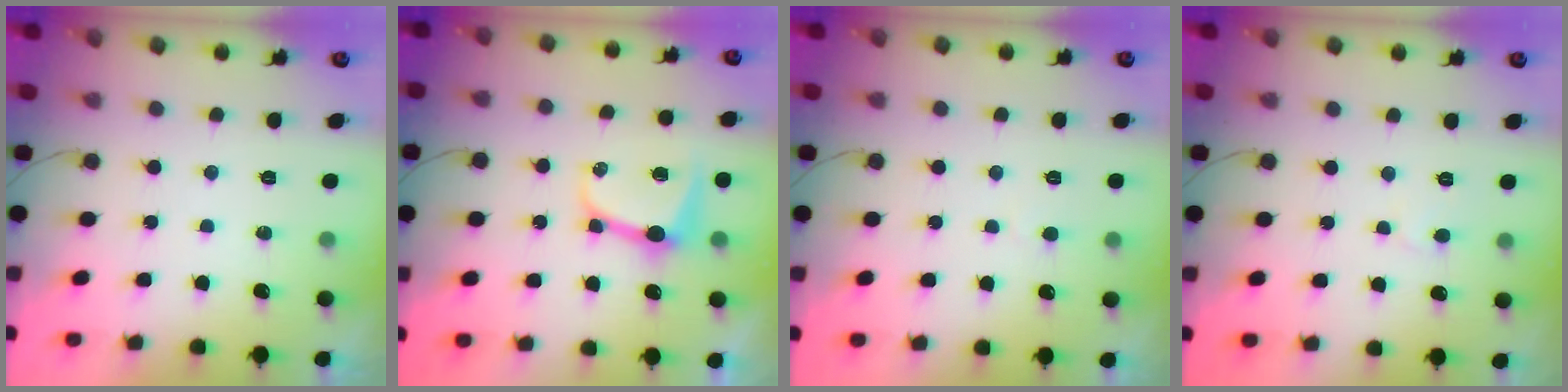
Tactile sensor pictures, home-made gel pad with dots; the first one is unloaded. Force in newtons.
{"total": 8.2, "press": 8.1, "slide": 1.0}
{"total": 2.6, "press": 2.6, "slide": 0.3}
{"total": 3.8, "press": 3.8, "slide": 0.4}